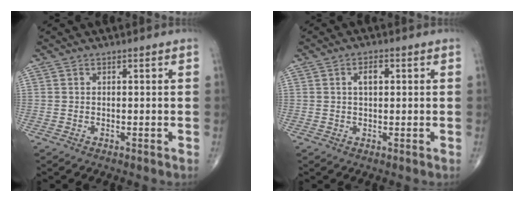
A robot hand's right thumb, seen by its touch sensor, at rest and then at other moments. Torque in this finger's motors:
{"motor_torque": [-0.01, 1.16, 0.36, 0.14, 0.01]}